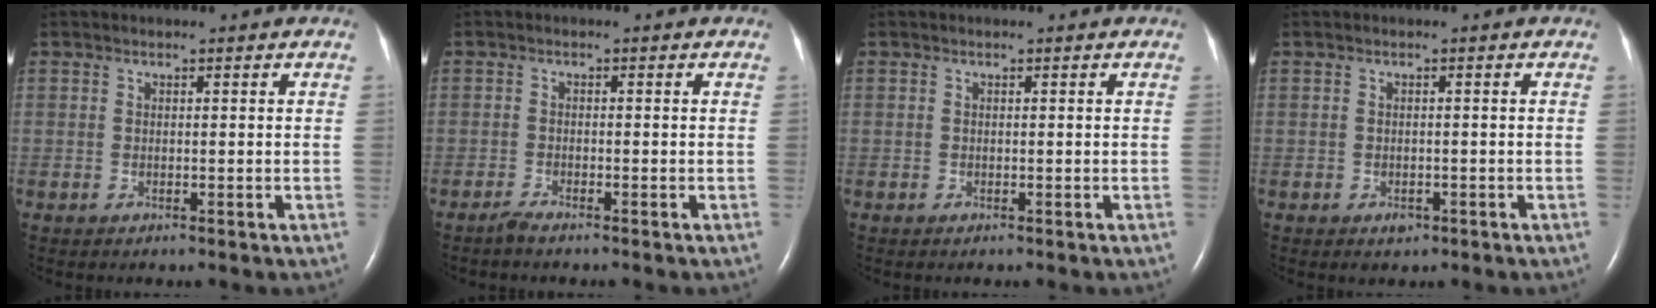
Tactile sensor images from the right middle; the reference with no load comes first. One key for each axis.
{"total": 1.2, "fx": -1.1, "fy": -0.2, "fz": 0.5, "tx": -0.019, "ty": -0.004, "tz": -0.023}
{"total": 0.0}
{"total": 1.3, "fx": -0.7, "fy": 0.8, "fz": 0.7, "tx": -0.009, "ty": 0.000, "tz": -0.005}